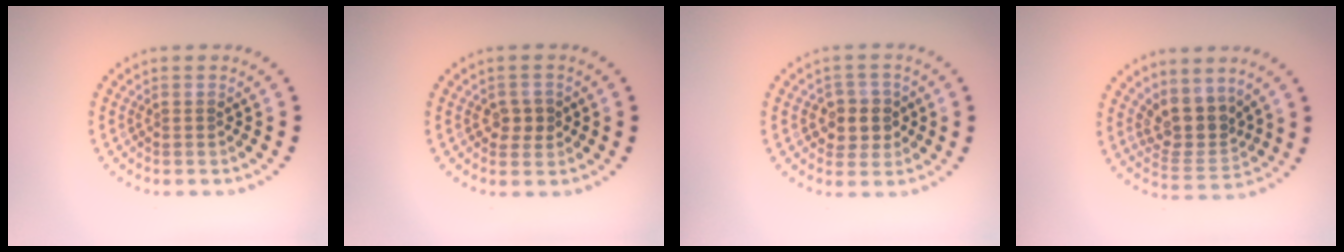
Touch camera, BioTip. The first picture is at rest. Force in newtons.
{"total": 1.8, "press": 1.8, "slide": 0.3}
{"total": 2.8, "press": 2.7, "slide": 0.9}
{"total": 3.8, "press": 3.1, "slide": 2.2}